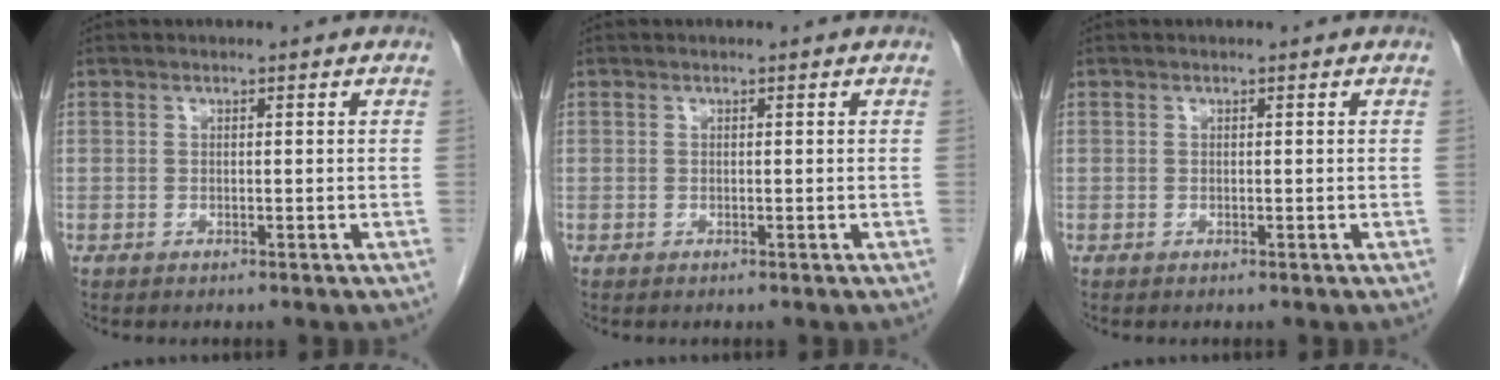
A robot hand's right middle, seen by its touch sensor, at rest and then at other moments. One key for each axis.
{"total": 0.0}
{"total": 0.0}